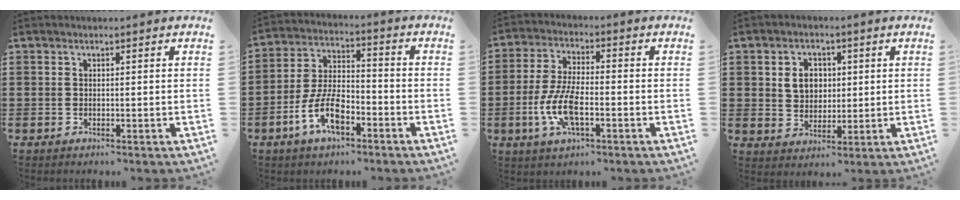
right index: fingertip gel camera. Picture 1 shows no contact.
{"total": 9.1, "force": [-4.5, 4.3, 6.7], "torque": [-0.154, 0.002, -0.087]}
{"total": 8.7, "force": [-2.7, 3.3, 7.6], "torque": [-0.180, -0.015, -0.056]}
{"total": 5.0, "force": [1.1, 4.2, 2.5], "torque": [-0.058, 0.012, 0.015]}